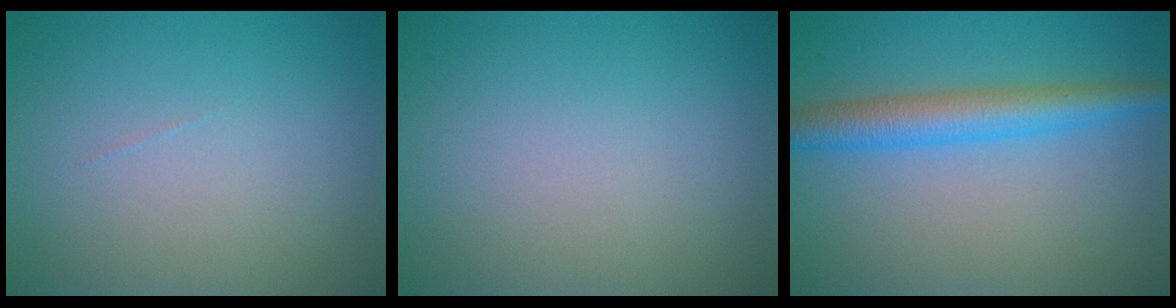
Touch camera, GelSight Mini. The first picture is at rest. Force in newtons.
{"total": 0.0}
{"total": 4.7, "press": 4.7, "slide": 0.0}